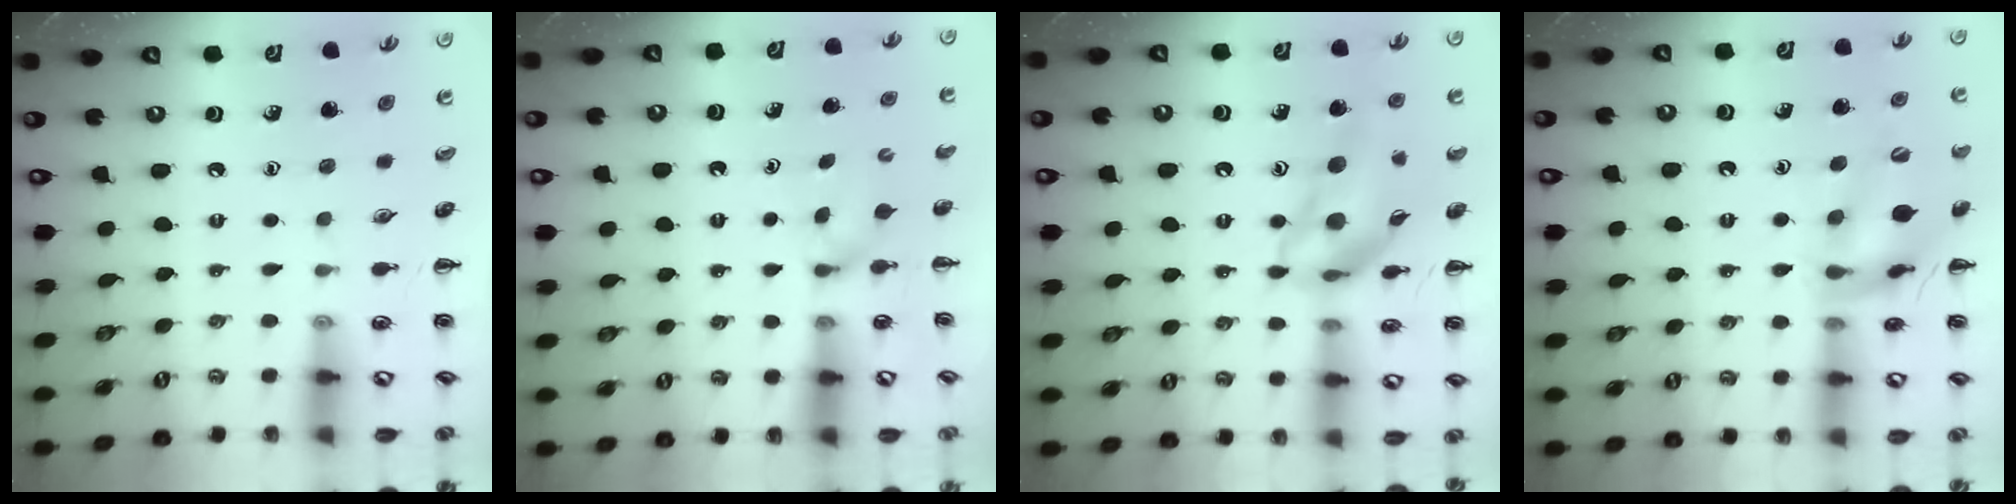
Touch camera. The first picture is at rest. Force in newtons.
{"total": 2.4, "press": 2.3, "slide": 0.9}
{"total": 13.5, "press": 12.9, "slide": 4.2}
{"total": 16.4, "press": 16.4, "slide": 1.6}